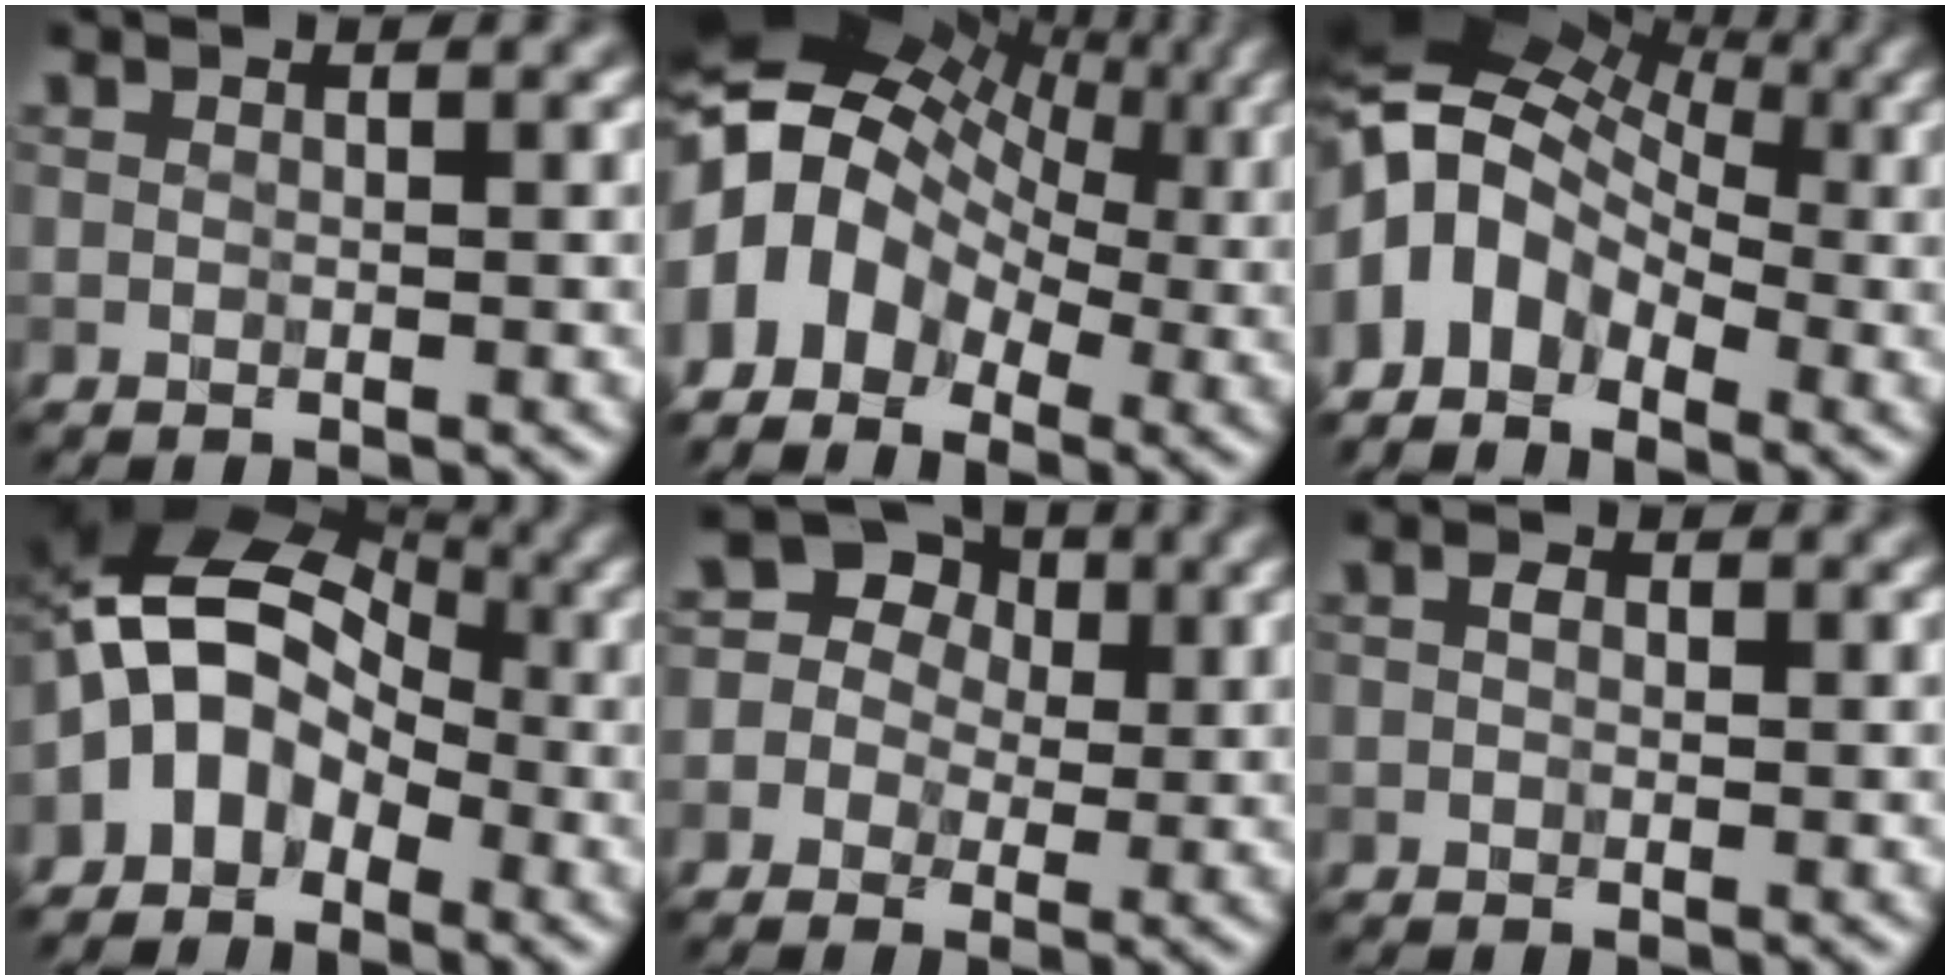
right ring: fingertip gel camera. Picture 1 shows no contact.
{"total": 10.7, "force": [-1.7, 8.7, 6.0], "torque": [-0.107, 0.015, -0.032]}
{"total": 11.2, "force": [-2.6, 8.3, 7.0], "torque": [-0.118, 0.023, -0.051]}
{"total": 6.9, "force": [-2.4, 4.9, 4.1], "torque": [-0.060, 0.022, -0.058]}
{"total": 8.8, "force": [0.9, 8.1, 3.3], "torque": [-0.061, 0.059, -0.029]}
{"total": 0.5, "force": [-0.1, 0.4, 0.4], "torque": [-0.007, 0.007, -0.001]}